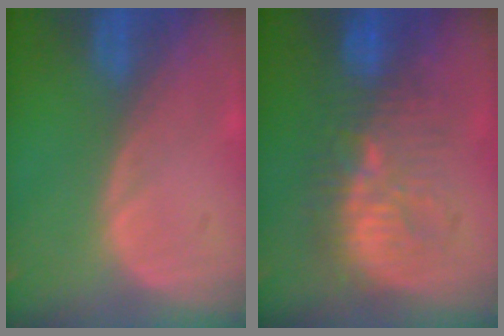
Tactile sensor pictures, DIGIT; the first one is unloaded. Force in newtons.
{"total": 9.2, "press": 8.9, "slide": 2.1}